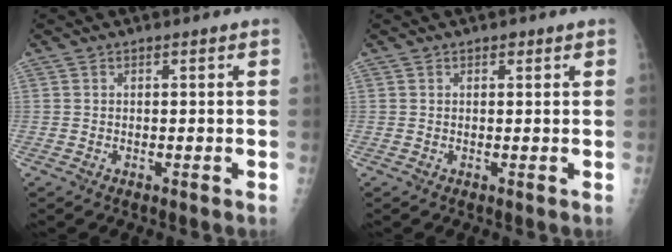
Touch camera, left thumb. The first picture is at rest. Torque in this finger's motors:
{"motor_torque": [0.13, -0.03, 0.16, 0.08, 0.01]}